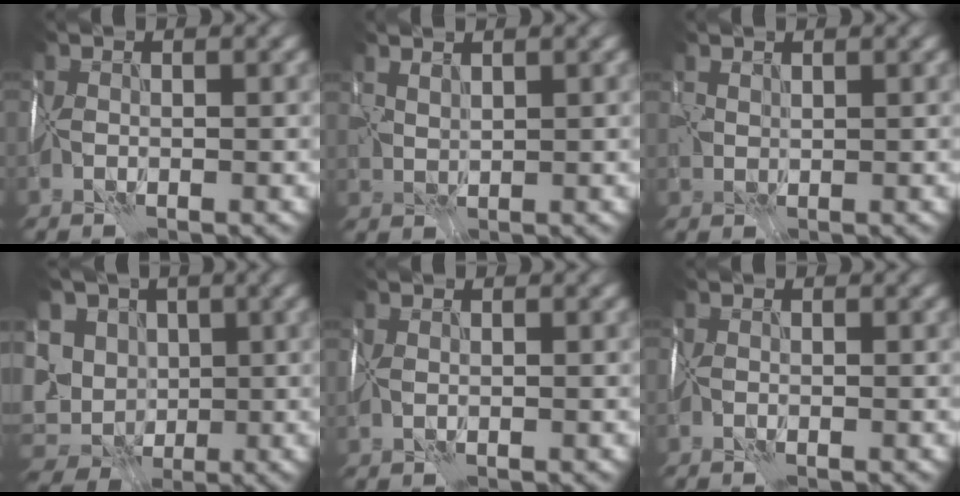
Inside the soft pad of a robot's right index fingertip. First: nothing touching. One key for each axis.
{"total": 1.7, "fx": 1.6, "fy": 0.4, "fz": 0.5, "tx": -0.013, "ty": 0.003, "tz": 0.040}
{"total": 1.3, "fx": 0.9, "fy": 0.8, "fz": 0.4, "tx": -0.009, "ty": 0.001, "tz": 0.023}
{"total": 12.1, "fx": 2.2, "fy": 9.8, "fz": 6.8, "tx": -0.123, "ty": 0.006, "tz": 0.034}
{"total": 0.8, "fx": 0.4, "fy": 0.5, "fz": 0.5, "tx": -0.010, "ty": 0.000, "tz": 0.012}
{"total": 0.0}